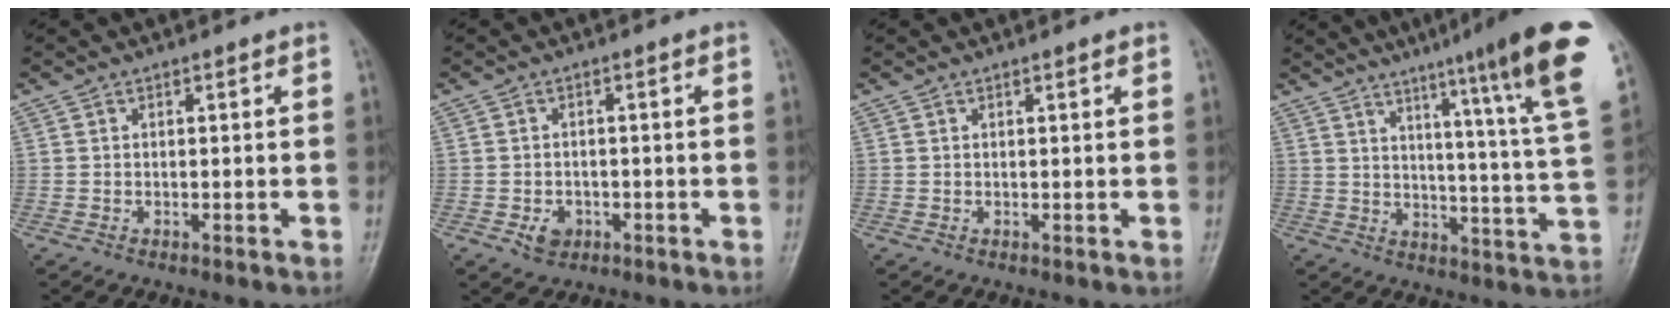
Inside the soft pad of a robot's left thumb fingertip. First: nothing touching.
{"total": 3.2, "force": [-1.2, 2.5, 1.5], "torque": [-0.014, 0.007, -0.014]}
{"total": 0.7, "force": [0.4, 0.0, 0.6], "torque": [-0.009, 0.000, 0.004]}
{"total": 20.7, "force": [12.6, 0.7, 16.4], "torque": [-0.206, -0.061, 0.161]}